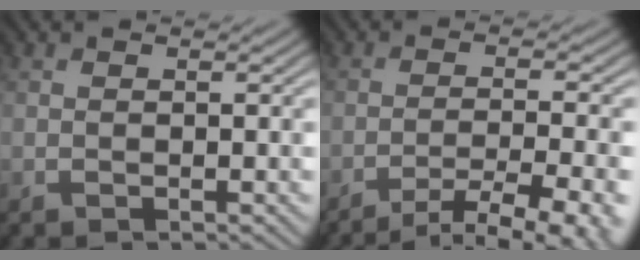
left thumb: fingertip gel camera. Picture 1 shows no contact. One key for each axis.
{"total": 9.6, "fx": -7.4, "fy": 1.6, "fz": 5.9, "tx": -0.096, "ty": -0.006, "tz": -0.094}